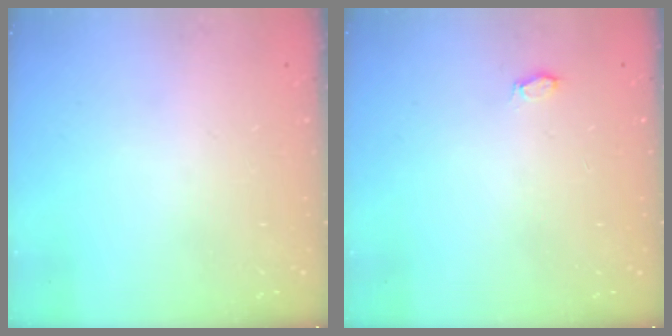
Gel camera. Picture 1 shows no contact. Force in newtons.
{"total": 3.6, "press": 3.4, "slide": 1.3}